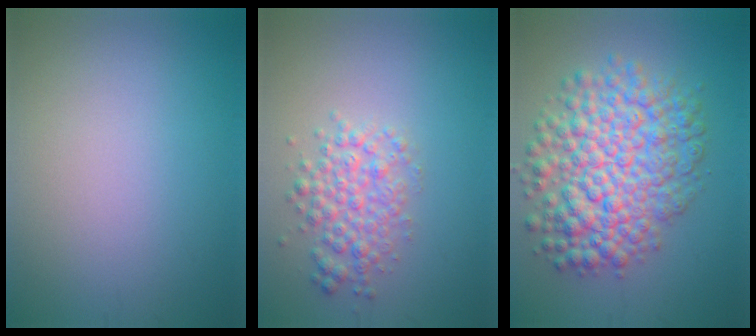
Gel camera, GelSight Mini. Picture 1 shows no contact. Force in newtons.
{"total": 3.4, "press": 3.4, "slide": 0.1}
{"total": 9.4, "press": 9.4, "slide": 0.2}